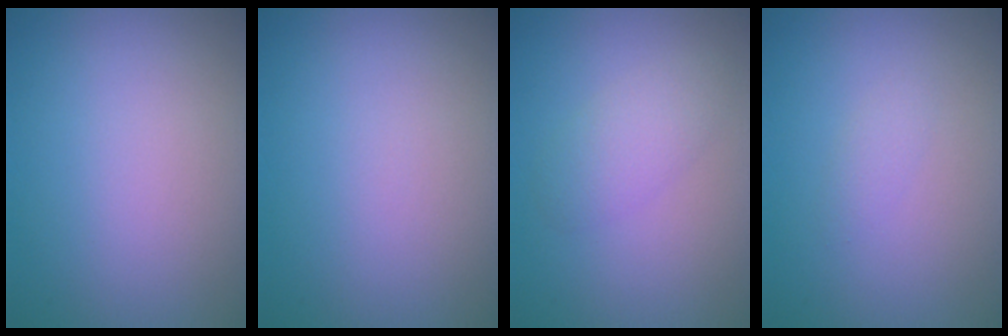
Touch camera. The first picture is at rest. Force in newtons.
{"total": 0.0}
{"total": 2.4, "press": 2.4, "slide": 0.1}
{"total": 0.8, "press": 0.8, "slide": 0.1}